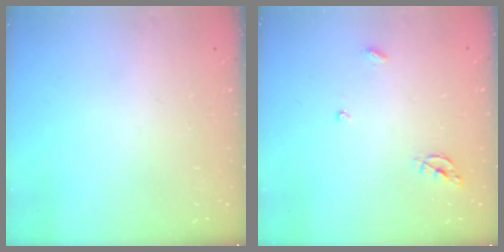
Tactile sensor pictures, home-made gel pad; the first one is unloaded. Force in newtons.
{"total": 5.5, "press": 5.5, "slide": 0.6}